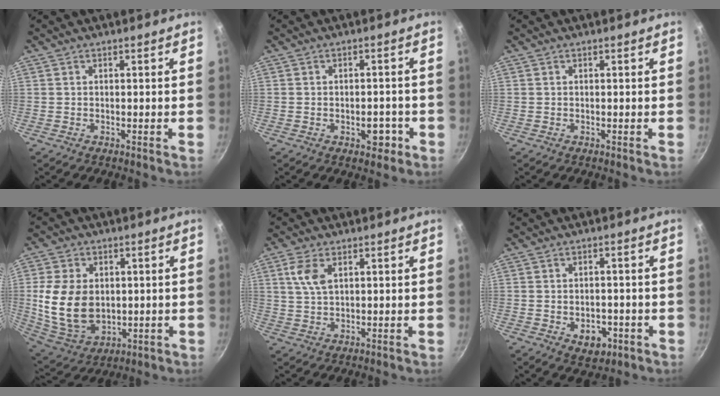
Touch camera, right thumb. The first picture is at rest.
{"total": 4.0, "force": [-1.6, 2.5, 2.6], "torque": [-0.011, 0.015, -0.019]}
{"total": 0.0}
{"total": 15.5, "force": [0.5, 11.2, 10.6], "torque": [-0.189, -0.016, 0.028]}
{"total": 5.3, "force": [1.9, 2.9, 4.0], "torque": [-0.076, -0.007, 0.039]}
{"total": 6.0, "force": [-2.1, 4.2, 3.8], "torque": [-0.035, 0.007, -0.020]}